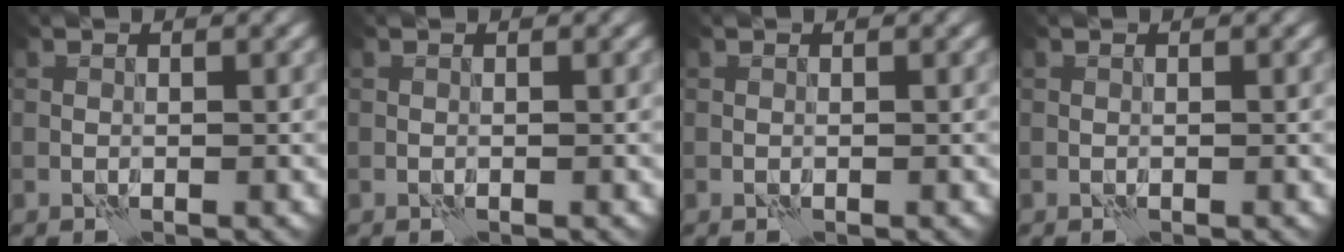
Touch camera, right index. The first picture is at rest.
{"total": 0.0}
{"total": 0.0}
{"total": 0.0}